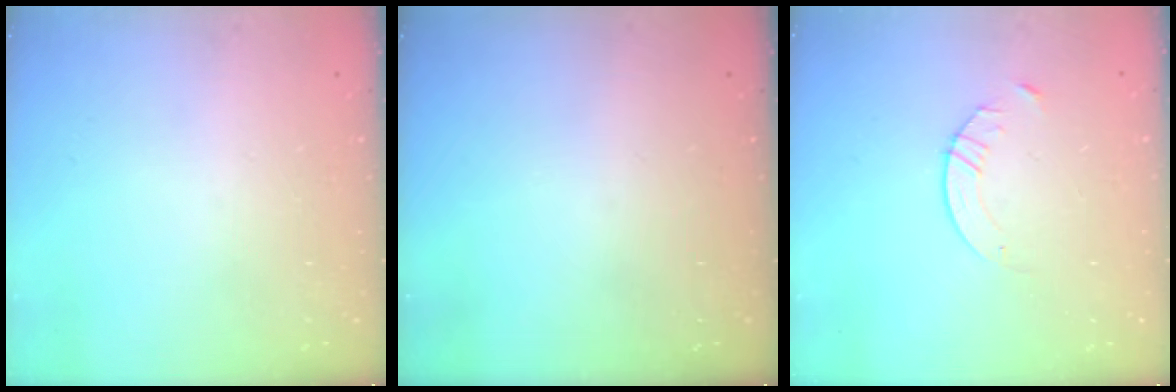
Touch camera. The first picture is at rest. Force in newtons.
{"total": 0.0}
{"total": 4.1, "press": 4.1, "slide": 0.4}